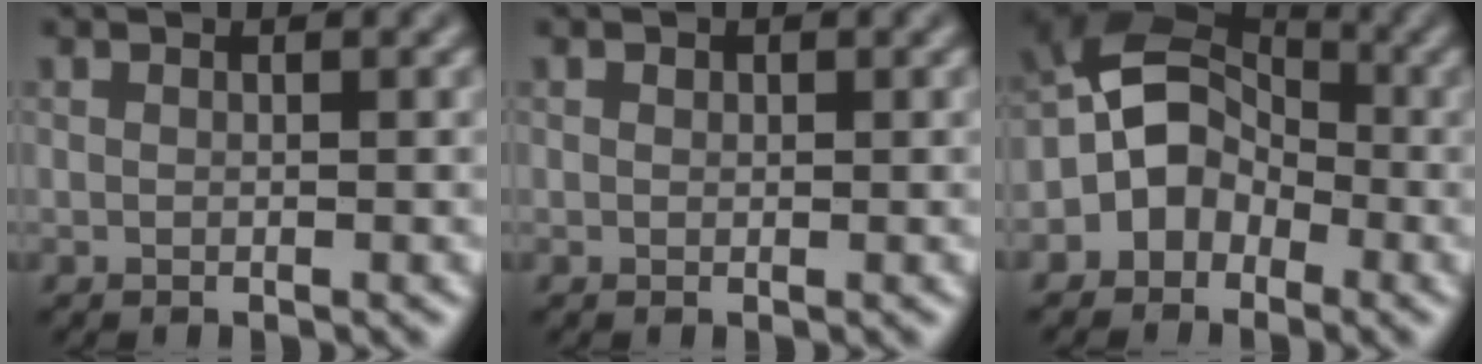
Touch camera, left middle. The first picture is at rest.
{"total": 0.0}
{"total": 5.7, "force": [-2.3, 4.5, 2.6], "torque": [-0.006, 0.017, -0.059]}